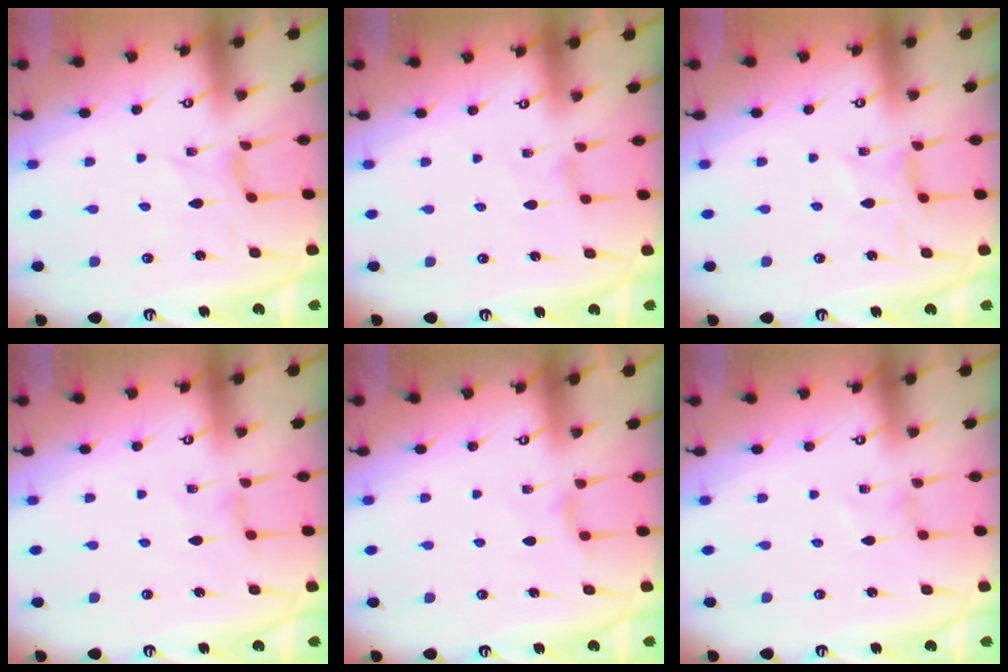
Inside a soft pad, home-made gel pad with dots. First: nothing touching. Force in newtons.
{"total": 0.6, "press": 0.5, "slide": 0.2}
{"total": 2.1, "press": 2.1, "slide": 0.5}
{"total": 2.5, "press": 2.4, "slide": 0.4}
{"total": 4.3, "press": 4.3, "slide": 0.4}
{"total": 0.0}